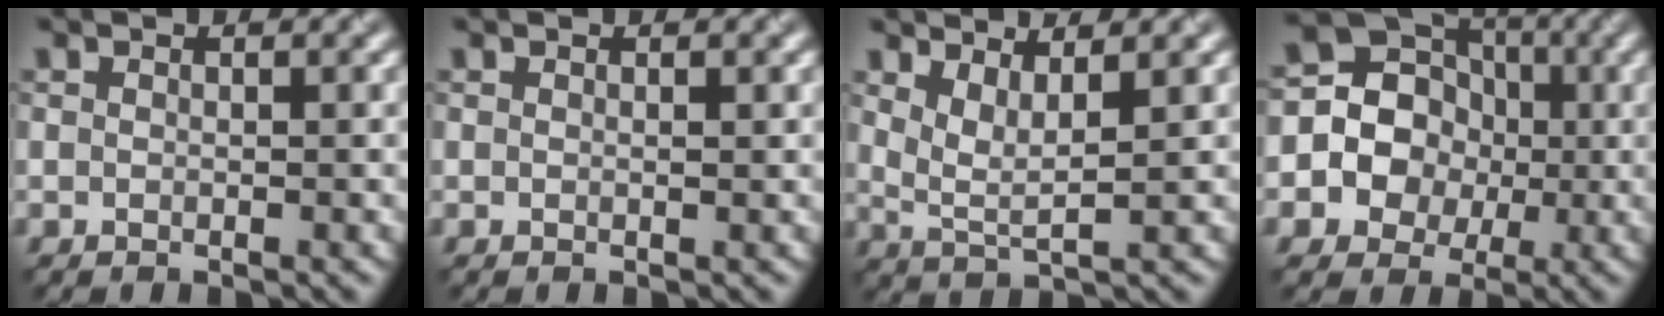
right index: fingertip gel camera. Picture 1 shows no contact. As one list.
[{"total": 0.5, "force": [0.2, 0.2, 0.4], "torque": [0.001, 0.001, 0.003]}, {"total": 2.1, "force": [1.4, 0.4, 1.6], "torque": [-0.034, -0.003, 0.037]}, {"total": 11.0, "force": [-0.9, 10.4, 3.4], "torque": [-0.087, 0.048, -0.035]}]